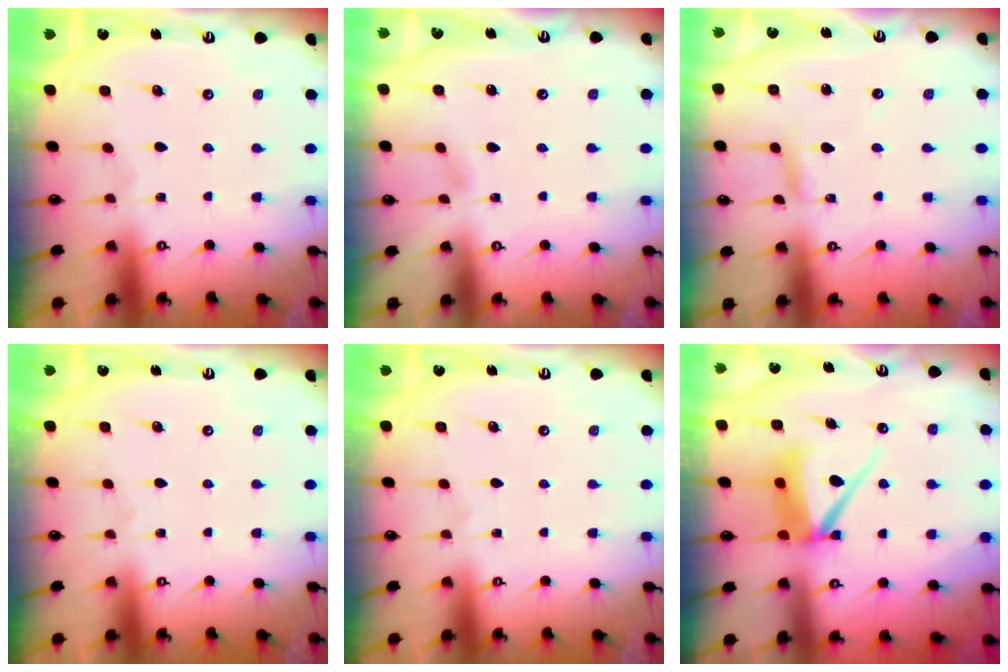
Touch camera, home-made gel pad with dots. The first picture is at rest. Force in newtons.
{"total": 1.7, "press": 1.6, "slide": 0.2}
{"total": 2.7, "press": 2.7, "slide": 0.2}
{"total": 0.0}
{"total": 0.0}
{"total": 8.0, "press": 7.9, "slide": 1.0}